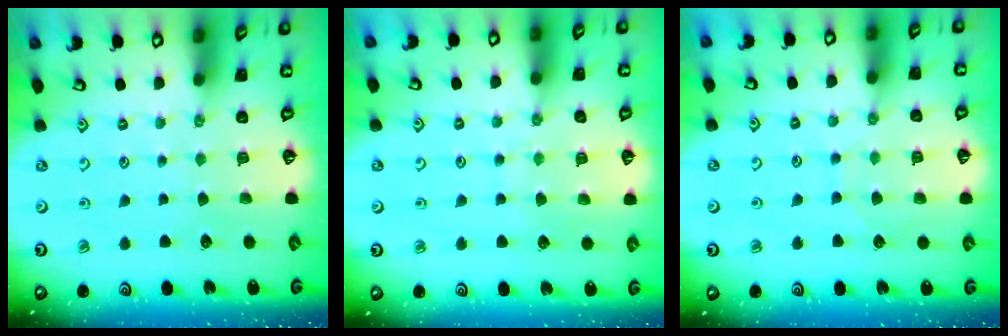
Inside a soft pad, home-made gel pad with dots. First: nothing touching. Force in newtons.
{"total": 6.9, "press": 6.9, "slide": 0.8}
{"total": 6.1, "press": 6.1, "slide": 0.4}